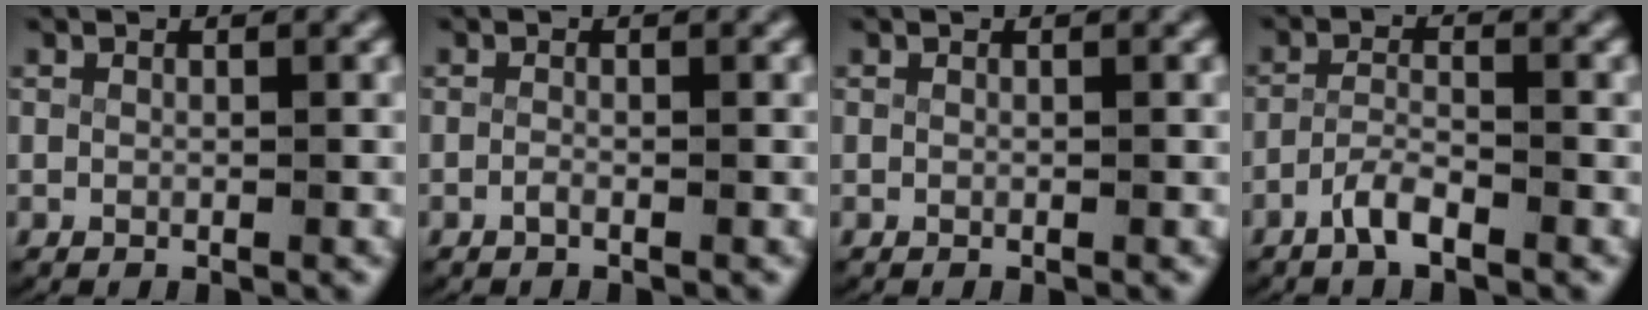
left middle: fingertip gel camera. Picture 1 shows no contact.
{"total": 0.7, "force": [-0.7, 0.0, 0.3], "torque": [-0.014, -0.007, -0.011]}
{"total": 0.0}
{"total": 2.5, "force": [-2.0, 0.5, 1.4], "torque": [-0.030, -0.004, -0.038]}